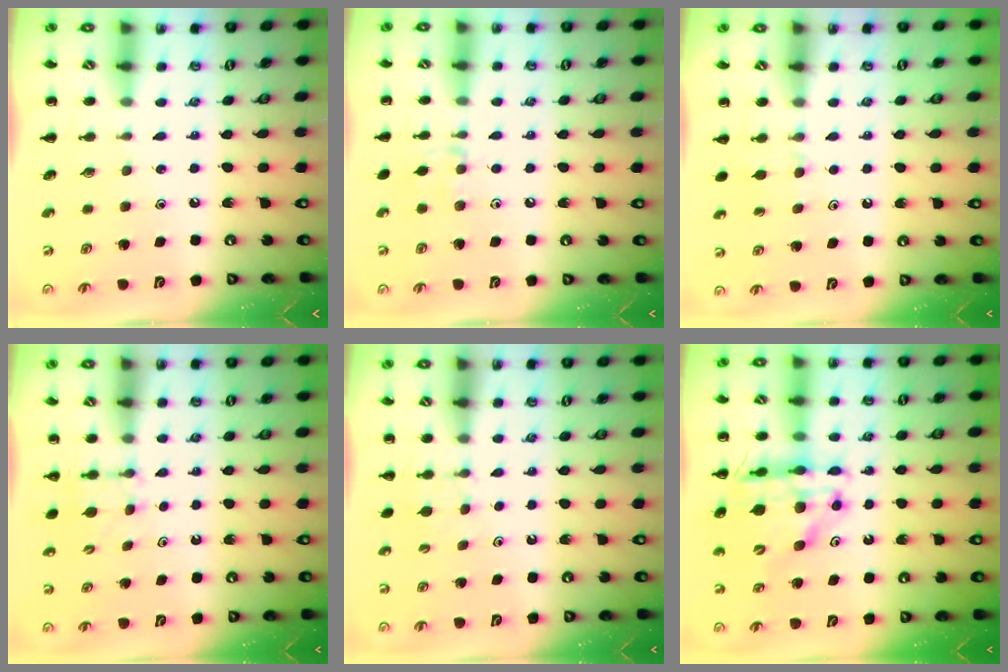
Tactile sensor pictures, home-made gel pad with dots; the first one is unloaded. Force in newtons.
{"total": 5.0, "press": 4.9, "slide": 1.0}
{"total": 4.4, "press": 4.1, "slide": 1.7}
{"total": 2.7, "press": 2.5, "slide": 1.1}
{"total": 2.9, "press": 2.7, "slide": 1.1}
{"total": 16.4, "press": 15.9, "slide": 4.1}